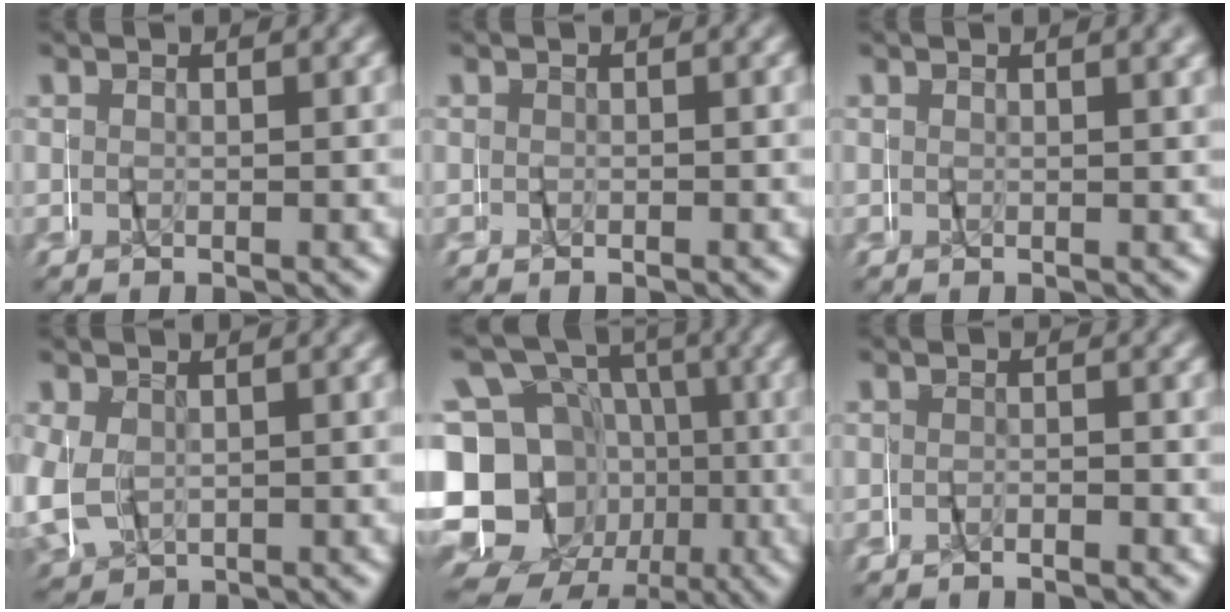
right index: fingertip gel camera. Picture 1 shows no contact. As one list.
[{"total": 0.5, "force": [0.2, 0.4, 0.3], "torque": [-0.006, 0.000, 0.002]}, {"total": 0.6, "force": [0.3, -0.4, 0.3], "torque": [-0.009, 0.001, 0.007]}, {"total": 6.1, "force": [0.1, 5.7, 2.1], "torque": [-0.077, -0.017, 0.009]}, {"total": 17.4, "force": [-2.0, 15.5, 7.8], "torque": [-0.176, -0.057, -0.030]}, {"total": 1.0, "force": [-0.8, 0.4, 0.2], "torque": [-0.015, 0.002, -0.019]}]